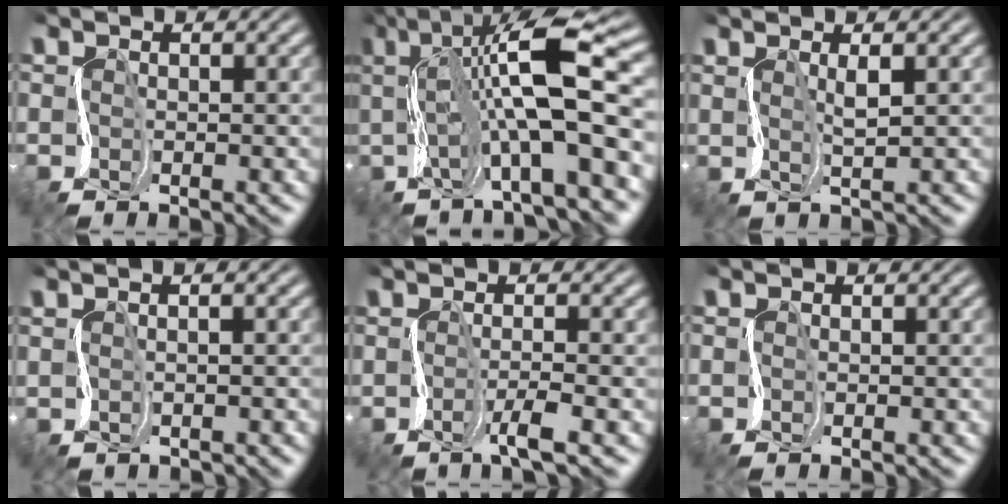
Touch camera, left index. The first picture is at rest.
{"total": 12.3, "force": [2.3, 2.7, 11.8], "torque": [-0.199, 0.038, 0.036]}
{"total": 2.2, "force": [1.9, -0.9, -0.5], "torque": [-0.002, 0.014, 0.027]}
{"total": 1.4, "force": [1.3, -0.1, -0.4], "torque": [0.013, 0.010, 0.006]}
{"total": 1.1, "force": [0.1, -0.6, 1.0], "torque": [-0.023, 0.008, -0.014]}
{"total": 0.0}